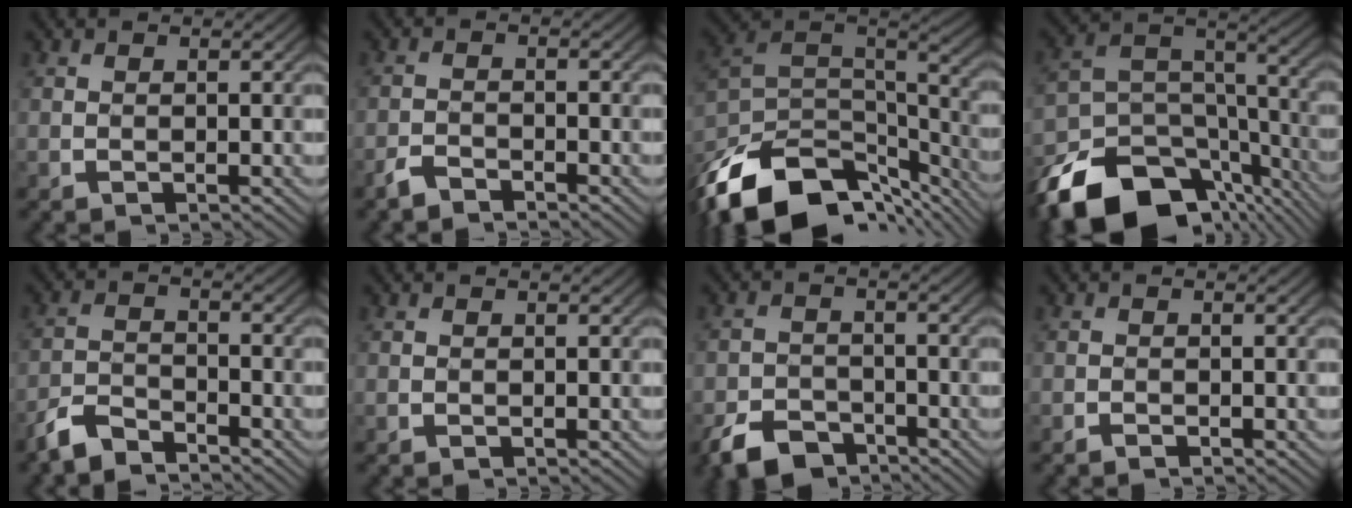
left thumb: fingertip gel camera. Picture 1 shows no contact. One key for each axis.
{"total": 2.3, "fx": -2.0, "fy": 0.6, "fz": 0.9, "tx": -0.021, "ty": 0.001, "tz": -0.046}
{"total": 17.0, "fx": -10.8, "fy": 9.1, "fz": 9.4, "tx": -0.230, "ty": -0.031, "tz": -0.170}
{"total": 18.2, "fx": -12.6, "fy": 9.6, "fz": 9.1, "tx": -0.211, "ty": -0.044, "tz": -0.190}
{"total": 4.5, "fx": -4.0, "fy": 1.2, "fz": 1.8, "tx": -0.040, "ty": -0.004, "tz": -0.092}
{"total": 0.0}
{"total": 5.8, "fx": -4.3, "fy": 3.0, "fz": 2.5, "tx": -0.050, "ty": -0.005, "tz": -0.087}
{"total": 0.7, "fx": -0.6, "fy": 0.1, "fz": 0.3, "tx": -0.005, "ty": -0.001, "tz": -0.012}